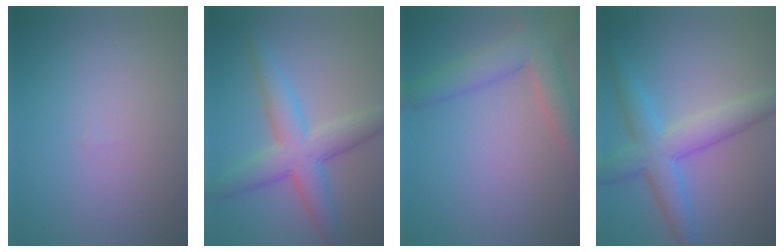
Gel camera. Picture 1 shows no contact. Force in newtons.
{"total": 5.9, "press": 5.9, "slide": 0.1}
{"total": 4.7, "press": 4.7, "slide": 0.4}
{"total": 5.6, "press": 5.6, "slide": 0.2}